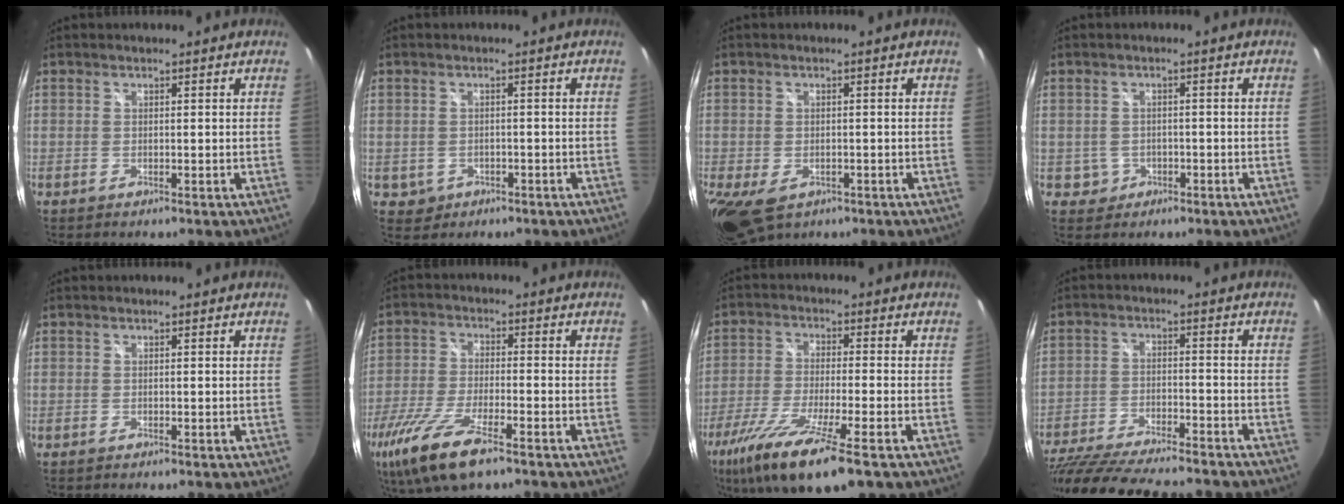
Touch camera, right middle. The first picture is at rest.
{"total": 3.1, "force": [-0.9, 2.8, 0.9], "torque": [-0.029, 0.001, -0.004]}
{"total": 10.2, "force": [-4.7, 6.5, 6.3], "torque": [-0.148, -0.041, -0.074]}
{"total": 2.7, "force": [-0.9, 2.5, 0.3], "torque": [-0.014, 0.005, -0.008]}
{"total": 0.0}
{"total": 13.8, "force": [-8.7, 3.6, 10.1], "torque": [-0.226, -0.041, -0.171]}
{"total": 15.7, "force": [-9.7, 2.6, 12.1], "torque": [-0.250, -0.057, -0.179]}
{"total": 23.1, "force": [-19.6, 5.0, 11.2], "torque": [-0.224, -0.050, -0.306]}